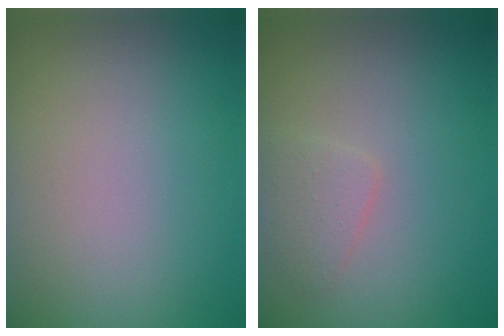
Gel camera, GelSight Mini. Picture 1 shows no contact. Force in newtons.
{"total": 1.6, "press": 1.6, "slide": 0.0}